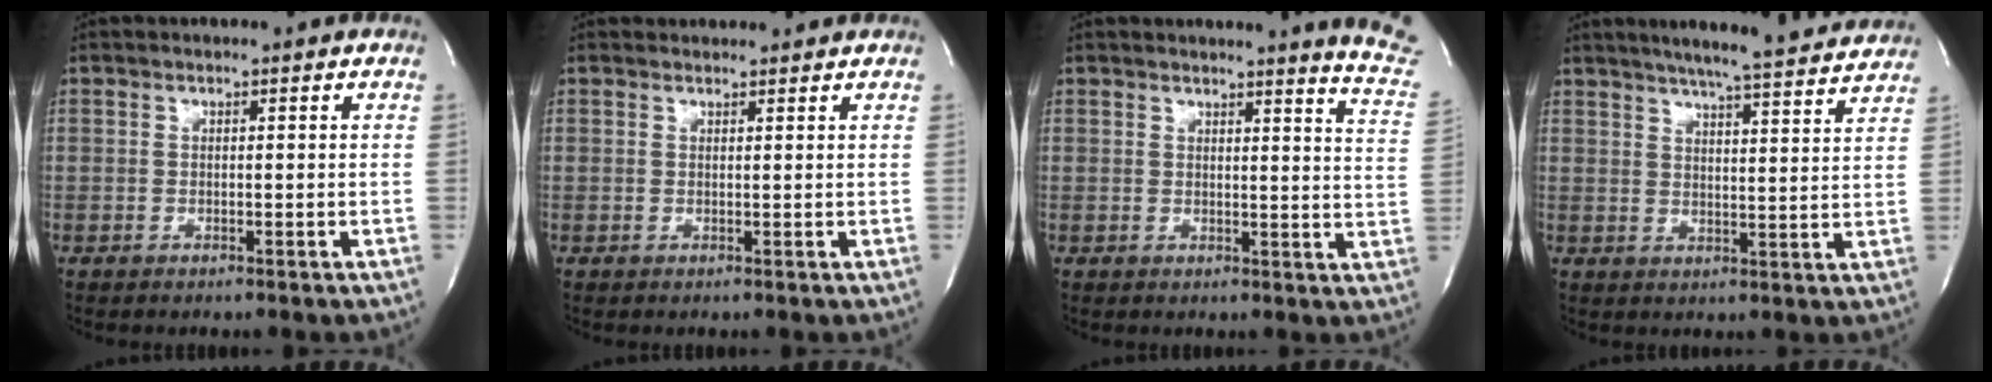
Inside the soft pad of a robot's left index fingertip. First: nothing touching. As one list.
[{"total": 2.2, "force": [2.2, 0.4, 0.0], "torque": [-0.010, 0.014, 0.029]}, {"total": 10.0, "force": [9.8, -0.9, 1.9], "torque": [-0.011, -0.104, 0.078]}, {"total": 16.9, "force": [15.3, 0.9, 7.2], "torque": [-0.110, 0.000, 0.195]}]